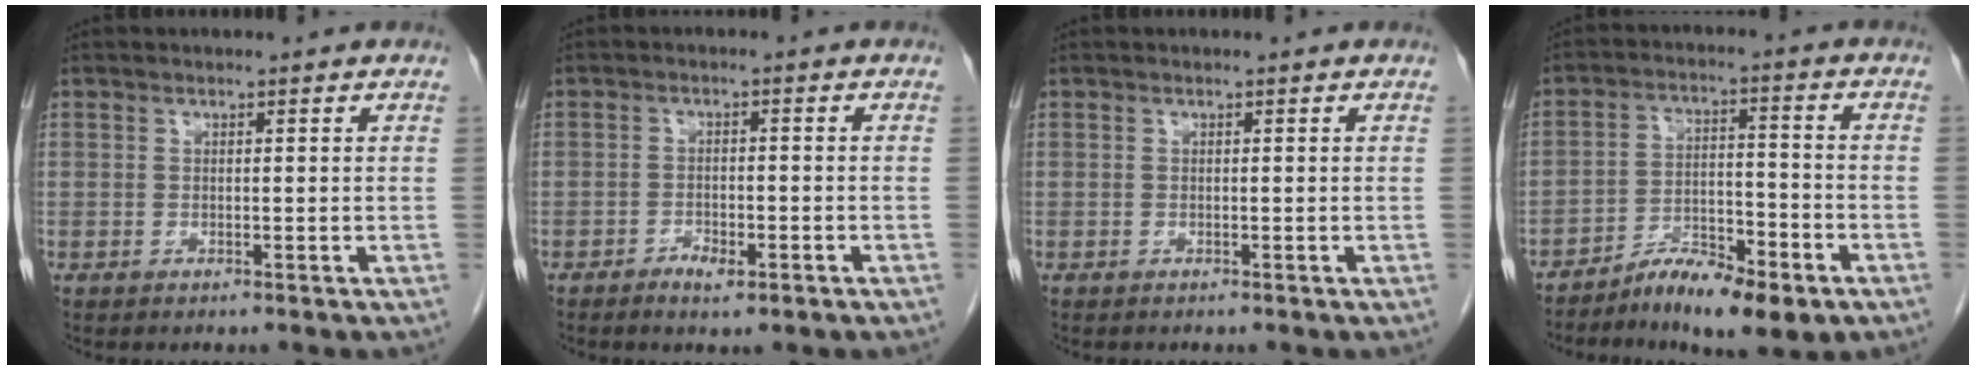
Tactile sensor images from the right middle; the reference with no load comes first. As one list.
[{"total": 2.8, "force": [-1.7, 1.0, 2.0], "torque": [-0.033, 0.003, -0.025]}, {"total": 0.0}, {"total": 10.1, "force": [-6.8, 2.9, 6.9], "torque": [-0.113, 0.005, -0.111]}]